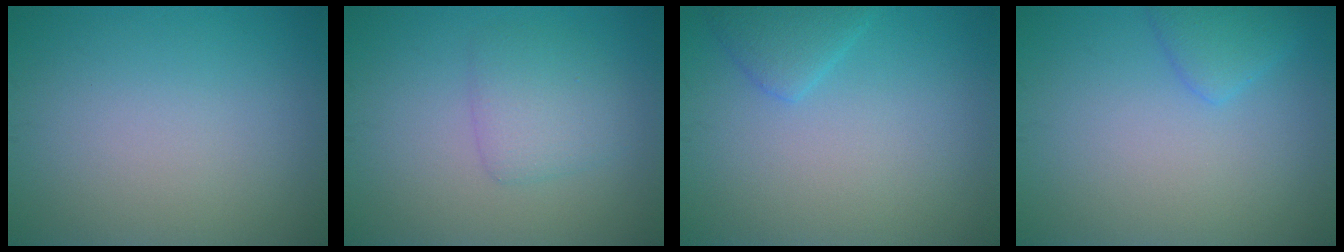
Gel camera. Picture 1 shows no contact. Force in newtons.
{"total": 2.7, "press": 2.7, "slide": 0.1}
{"total": 1.6, "press": 1.6, "slide": 0.0}
{"total": 2.0, "press": 2.0, "slide": 0.1}